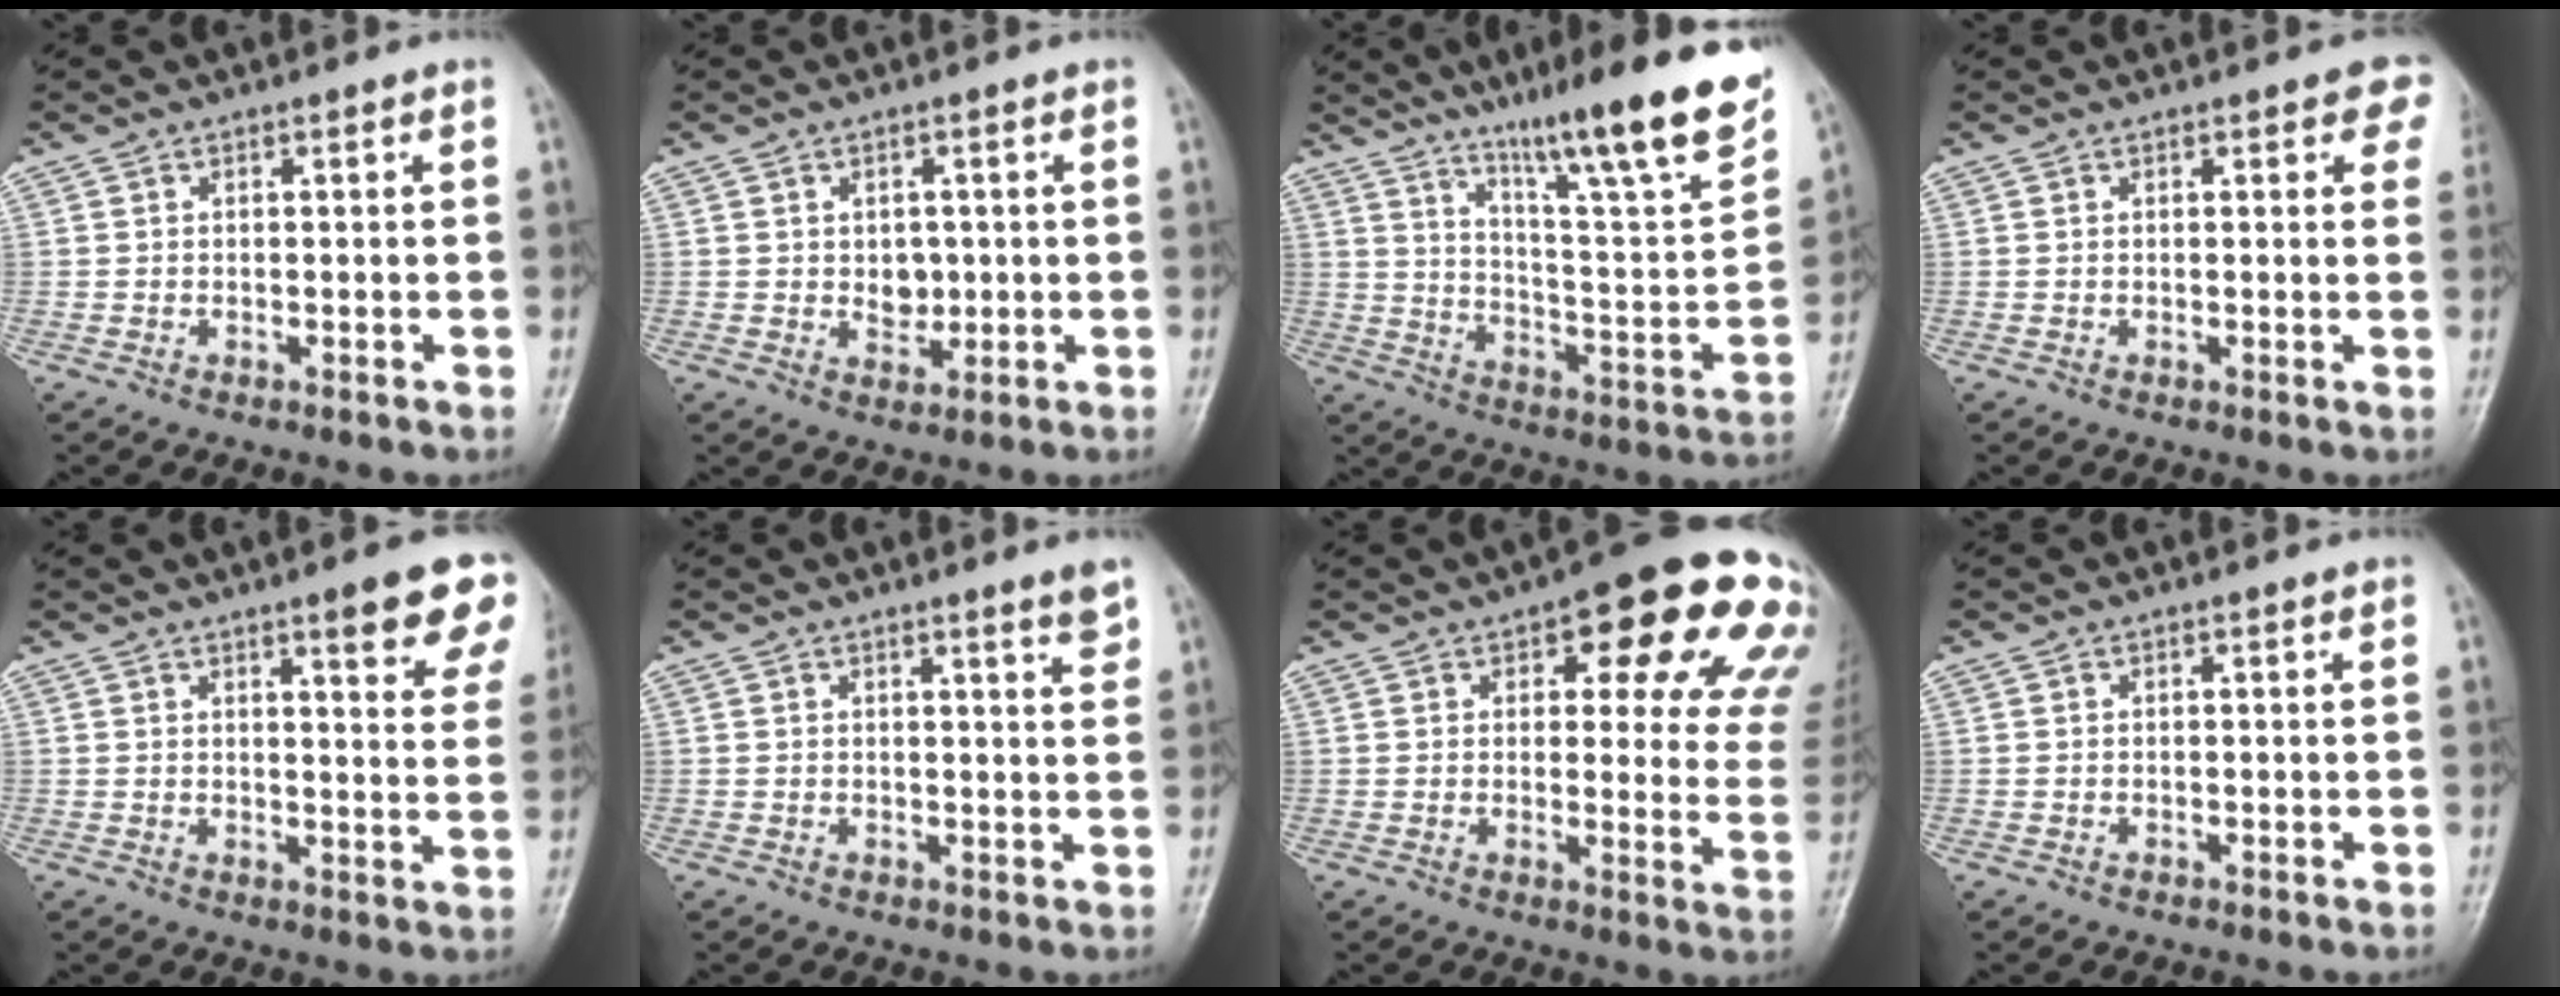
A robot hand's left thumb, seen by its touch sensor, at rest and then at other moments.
{"total": 3.7, "force": [0.3, 2.9, 2.3], "torque": [-0.016, -0.004, 0.009]}
{"total": 21.3, "force": [14.7, 2.2, 15.3], "torque": [-0.204, -0.072, 0.233]}
{"total": 4.0, "force": [2.1, 1.9, 2.8], "torque": [0.000, -0.002, 0.016]}
{"total": 11.1, "force": [6.7, 2.4, 8.5], "torque": [-0.078, -0.028, 0.076]}
{"total": 3.0, "force": [2.1, 0.1, 2.1], "torque": [-0.025, -0.016, 0.028]}
{"total": 21.0, "force": [10.5, 7.7, 16.5], "torque": [-0.157, -0.025, 0.117]}
{"total": 0.0}